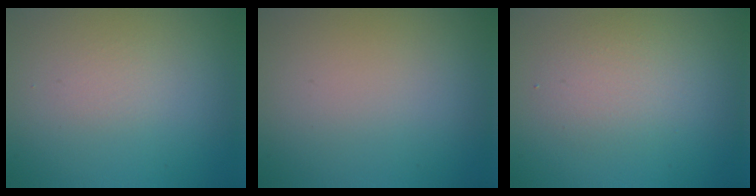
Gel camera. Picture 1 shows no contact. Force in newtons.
{"total": 0.0}
{"total": 2.4, "press": 2.4, "slide": 0.1}